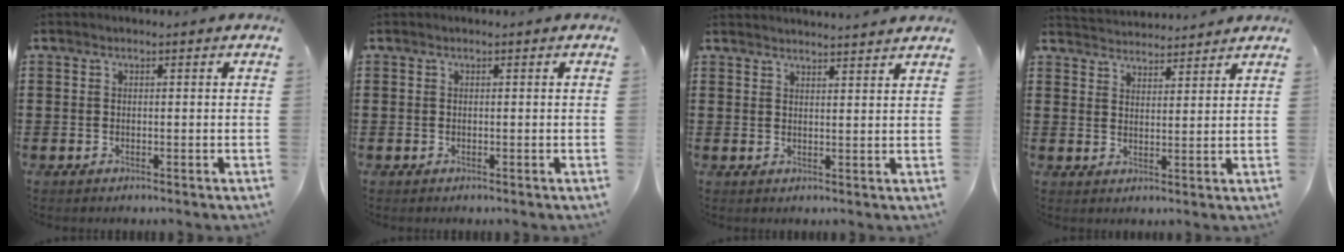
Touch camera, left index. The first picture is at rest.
{"total": 0.0}
{"total": 2.5, "force": [2.5, -0.6, 0.1], "torque": [-0.008, -0.010, 0.048]}
{"total": 3.3, "force": [3.3, 0.1, -0.4], "torque": [-0.003, -0.014, 0.061]}